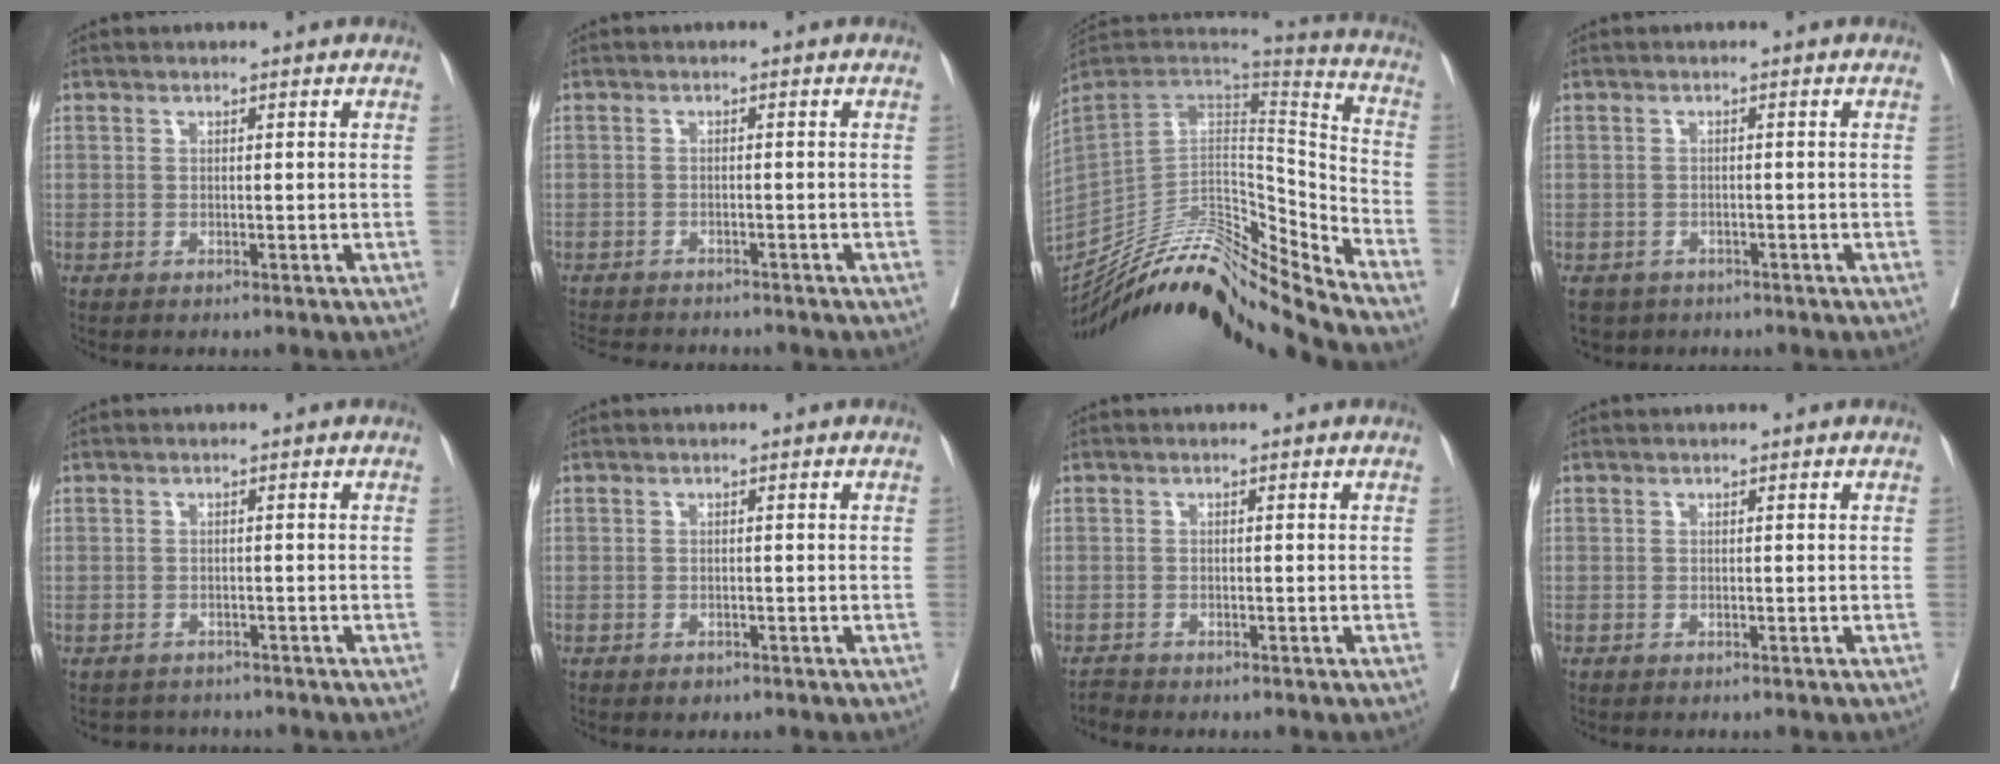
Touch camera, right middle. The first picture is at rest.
{"total": 8.6, "force": [-8.0, 1.8, 2.7], "torque": [-0.042, -0.008, -0.110]}
{"total": 26.0, "force": [-23.4, 1.2, 11.2], "torque": [-0.203, -0.008, -0.386]}
{"total": 4.3, "force": [-3.0, 3.0, 0.7], "torque": [-0.012, 0.000, -0.046]}
{"total": 2.9, "force": [-2.6, 1.1, -0.6], "torque": [0.009, 0.000, -0.042]}
{"total": 0.8, "force": [-0.6, 0.5, 0.3], "torque": [-0.008, -0.001, -0.006]}
{"total": 0.8, "force": [-0.8, -0.1, -0.2], "torque": [-0.001, -0.007, -0.017]}
{"total": 0.0}